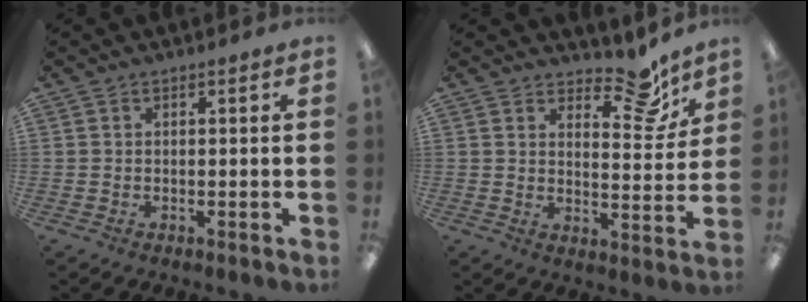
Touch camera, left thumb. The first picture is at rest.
{"total": 10.7, "force": [8.2, 4.3, 5.3], "torque": [-0.049, -0.062, 0.138]}